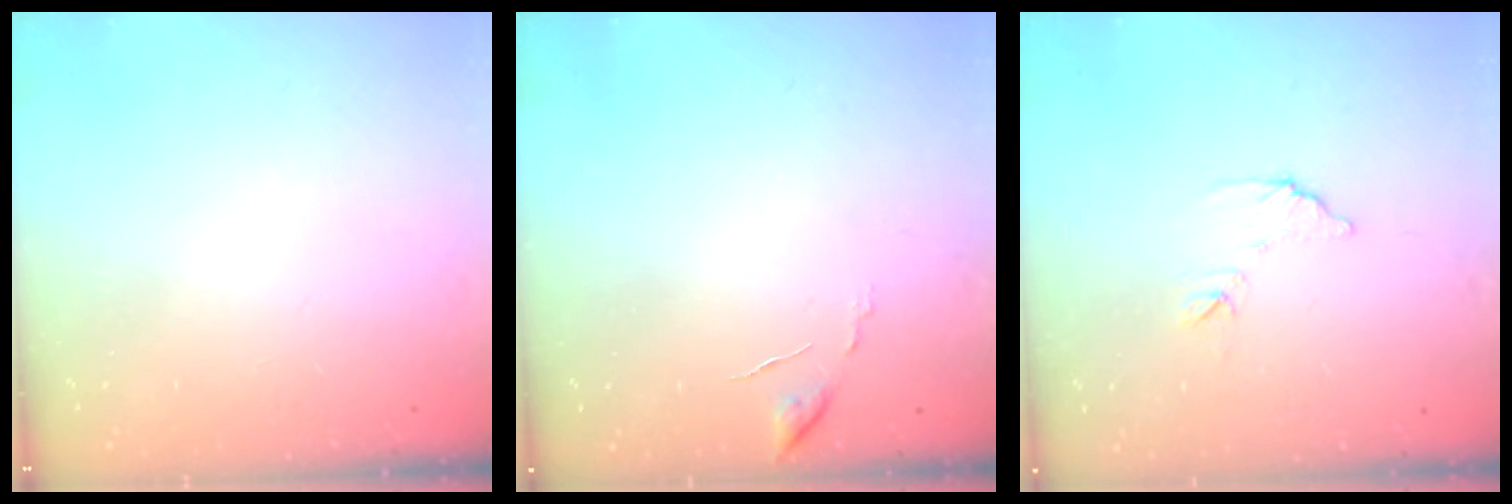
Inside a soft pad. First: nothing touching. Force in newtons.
{"total": 6.4, "press": 6.4, "slide": 0.5}
{"total": 7.4, "press": 7.4, "slide": 0.2}